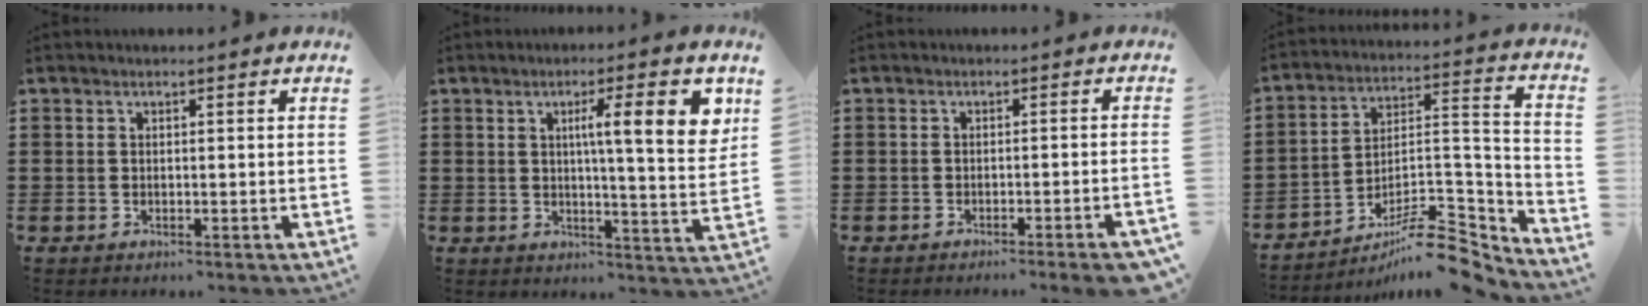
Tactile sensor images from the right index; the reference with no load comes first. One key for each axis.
{"total": 10.0, "fx": 3.4, "fy": 1.4, "fz": 9.3, "tx": -0.141, "ty": -0.008, "tz": 0.044}
{"total": 2.2, "fx": -1.7, "fy": -0.2, "fz": 1.3, "tx": -0.020, "ty": -0.001, "tz": -0.032}
{"total": 10.8, "fx": -8.7, "fy": 2.8, "fz": 5.7, "tx": -0.082, "ty": 0.033, "tz": -0.166}